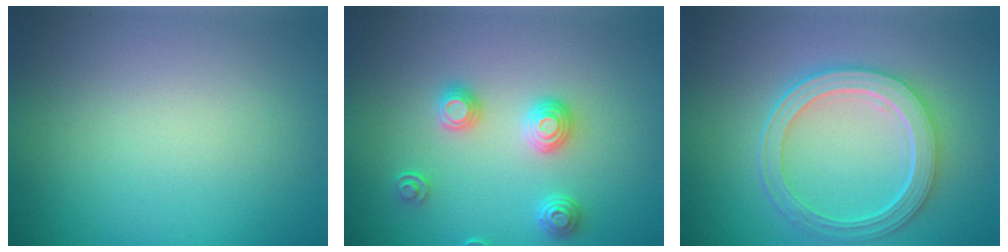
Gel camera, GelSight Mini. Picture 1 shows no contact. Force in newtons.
{"total": 2.9, "press": 2.7, "slide": 1.1}
{"total": 5.6, "press": 4.3, "slide": 3.5}